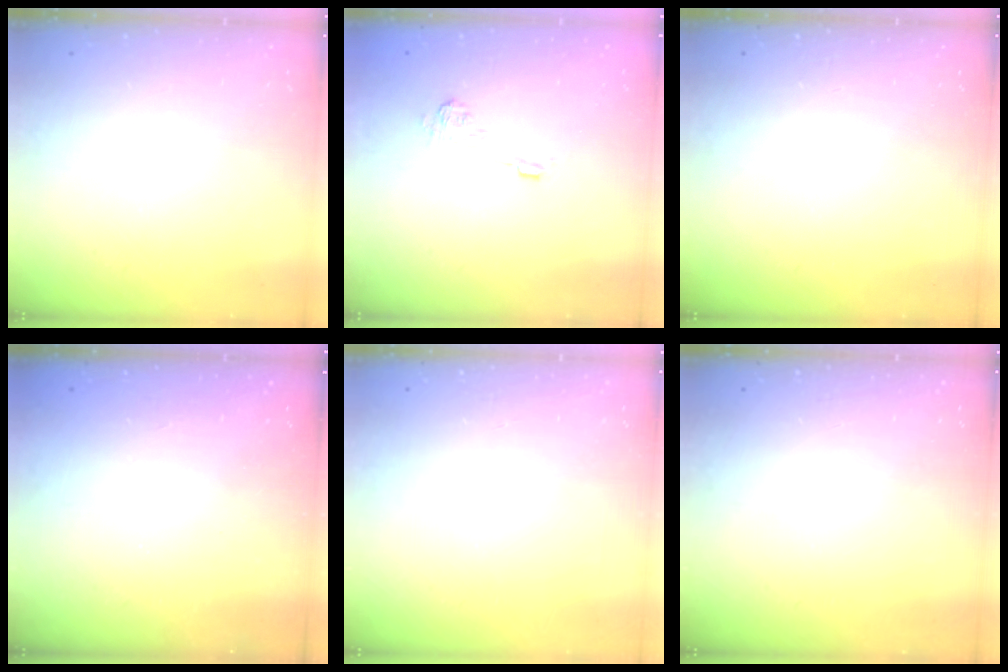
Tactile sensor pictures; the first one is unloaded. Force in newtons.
{"total": 8.0, "press": 7.9, "slide": 1.0}
{"total": 0.0}
{"total": 2.2, "press": 2.1, "slide": 0.7}
{"total": 0.0}
{"total": 0.0}